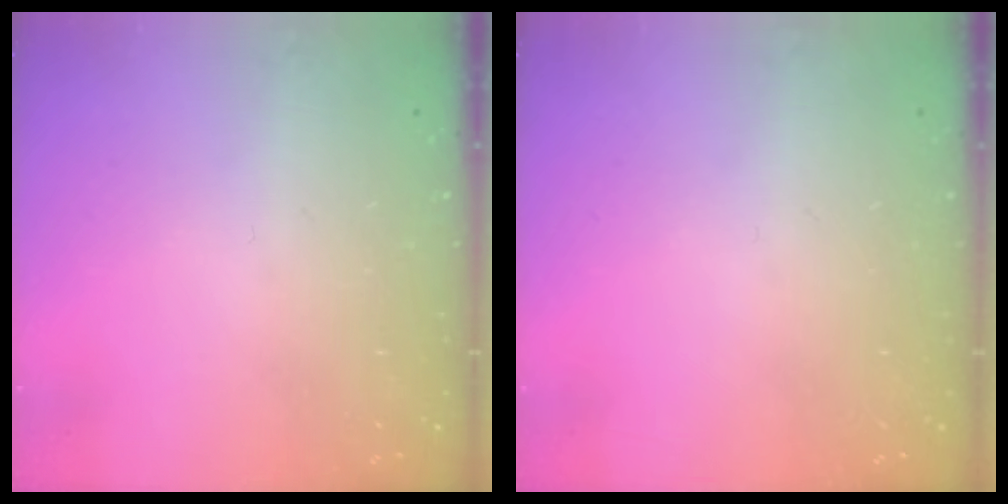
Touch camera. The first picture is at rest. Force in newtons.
{"total": 0.0}